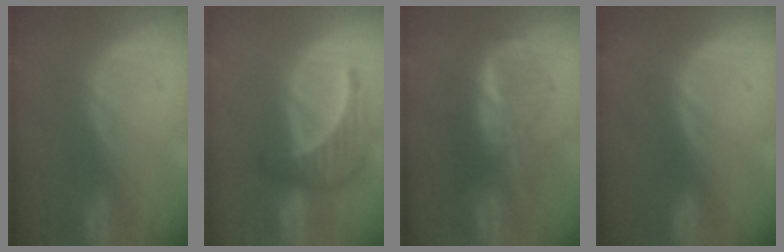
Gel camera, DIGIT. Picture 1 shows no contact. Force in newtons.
{"total": 6.4, "press": 6.4, "slide": 0.3}
{"total": 6.7, "press": 6.7, "slide": 0.2}
{"total": 0.0}